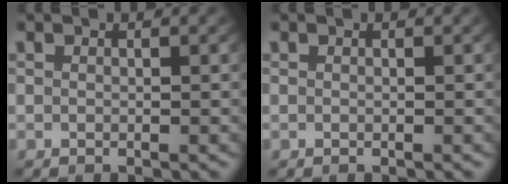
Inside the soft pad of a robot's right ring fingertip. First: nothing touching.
{"total": 0.0}